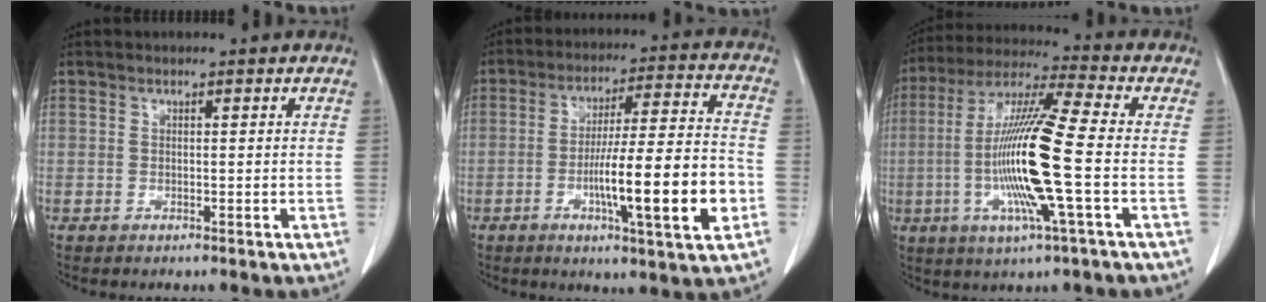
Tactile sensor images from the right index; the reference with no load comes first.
{"total": 15.9, "force": [-4.5, 0.8, 15.3], "torque": [-0.250, -0.003, -0.070]}
{"total": 16.8, "force": [-2.8, 0.1, 16.6], "torque": [-0.334, -0.008, -0.062]}